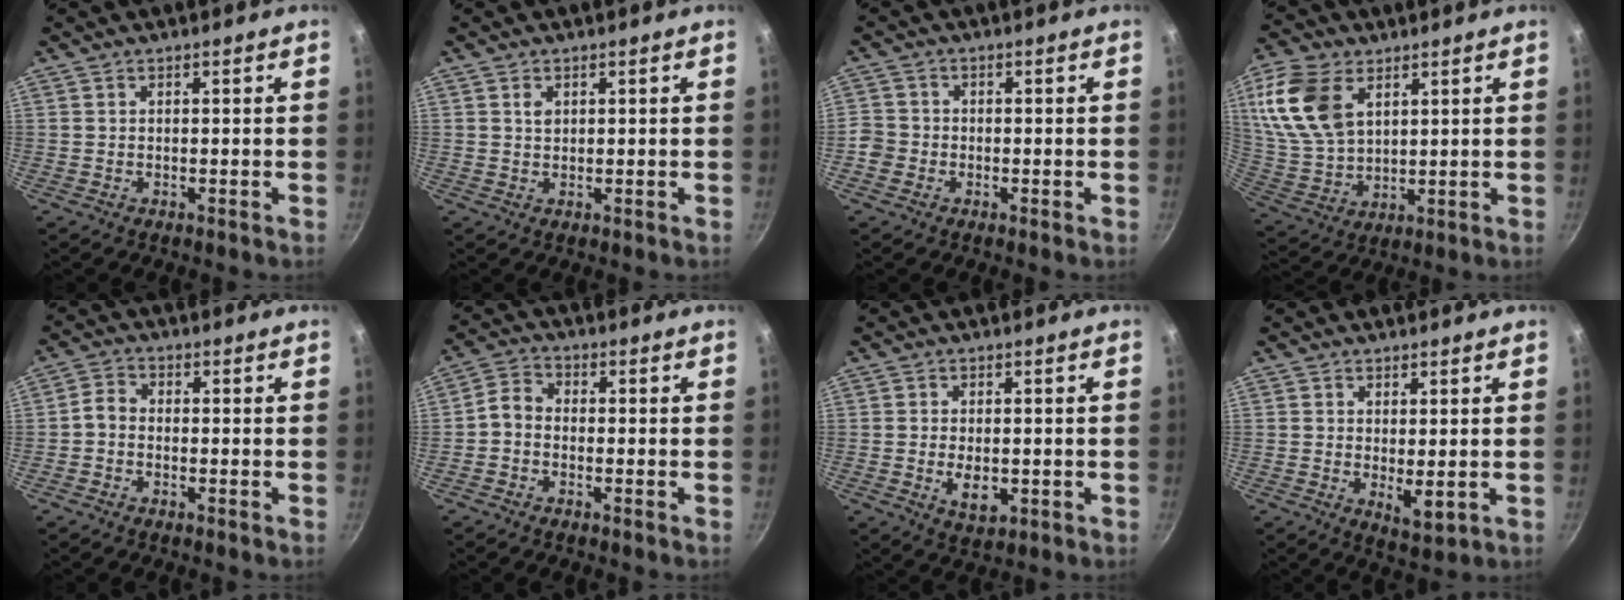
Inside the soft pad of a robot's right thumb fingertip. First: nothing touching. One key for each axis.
{"total": 1.5, "fx": 0.6, "fy": 1.1, "fz": 0.9, "tx": -0.013, "ty": 0.001, "tz": 0.010}
{"total": 4.0, "fx": -1.6, "fy": 3.5, "fz": 1.2, "tx": -0.010, "ty": 0.020, "tz": -0.034}
{"total": 15.8, "fx": 6.3, "fy": 9.9, "fz": 10.6, "tx": -0.204, "ty": -0.021, "tz": 0.131}
{"total": 2.7, "fx": -1.2, "fy": 2.0, "fz": 1.5, "tx": -0.036, "ty": 0.017, "tz": -0.033}
{"total": 3.6, "fx": -1.4, "fy": 2.6, "fz": 2.1, "tx": -0.046, "ty": 0.028, "tz": -0.041}
{"total": 5.3, "fx": -1.0, "fy": 3.2, "fz": 4.2, "tx": -0.064, "ty": -0.004, "tz": -0.009}
{"total": 4.3, "fx": 0.1, "fy": 1.8, "fz": 3.9, "tx": -0.061, "ty": -0.020, "tz": 0.005}